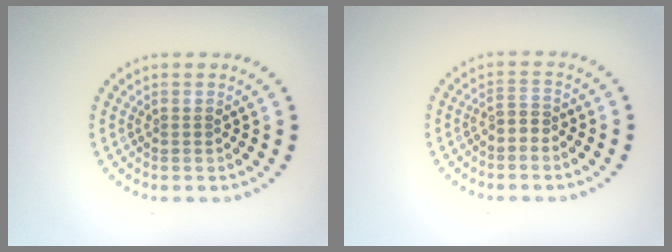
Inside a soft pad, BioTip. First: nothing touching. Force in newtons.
{"total": 1.4, "press": 1.2, "slide": 0.8}